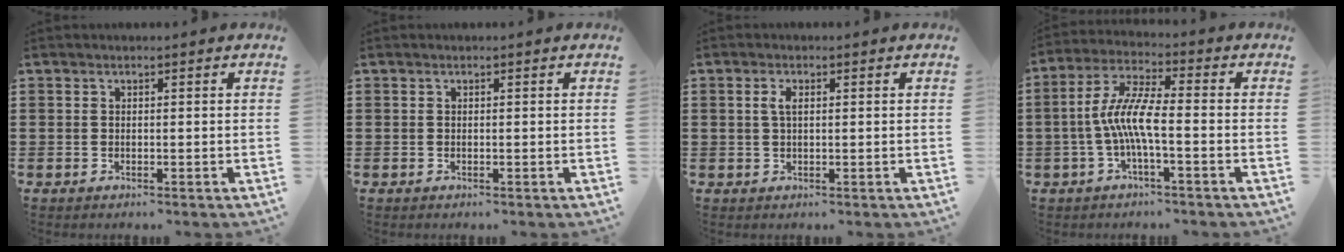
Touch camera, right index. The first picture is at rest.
{"total": 0.0}
{"total": 2.1, "force": [0.4, 0.9, 1.9], "torque": [-0.040, 0.007, 0.006]}
{"total": 7.7, "force": [-2.0, 1.4, 7.4], "torque": [-0.170, -0.012, -0.046]}